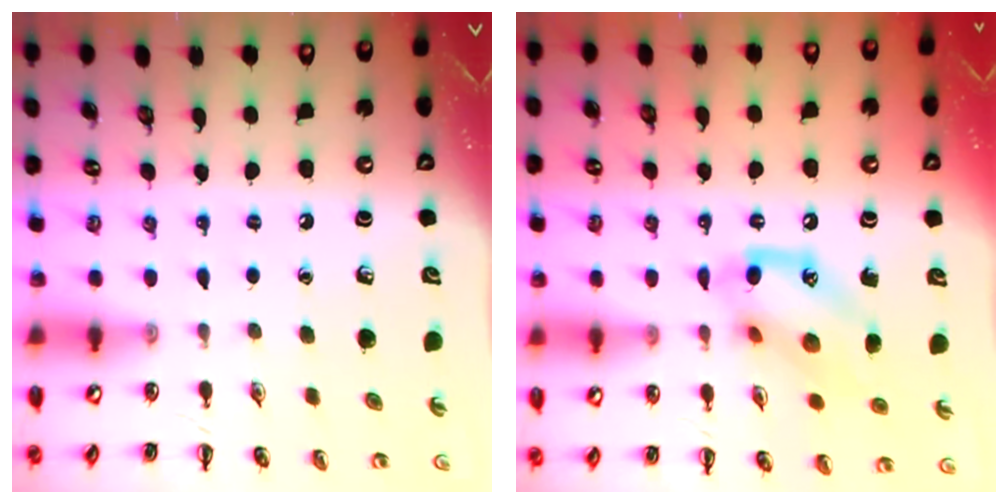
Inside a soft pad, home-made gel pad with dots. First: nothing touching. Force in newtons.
{"total": 14.7, "press": 14.6, "slide": 1.2}